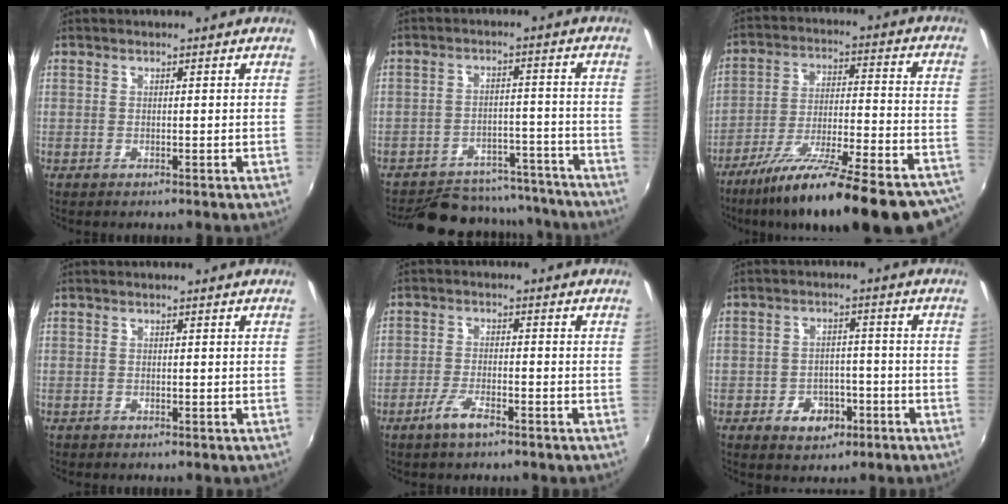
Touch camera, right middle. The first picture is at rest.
{"total": 20.0, "force": [-17.6, 7.2, 6.3], "torque": [-0.132, 0.030, -0.220]}
{"total": 30.1, "force": [-24.5, 4.8, 16.8], "torque": [-0.265, -0.064, -0.347]}
{"total": 0.6, "force": [-0.4, 0.4, 0.0], "torque": [-0.001, -0.003, -0.008]}
{"total": 4.5, "force": [-3.2, 1.0, 3.0], "torque": [-0.072, -0.007, -0.062]}
{"total": 6.4, "force": [-3.5, 4.5, 2.8], "torque": [-0.066, 0.010, -0.042]}